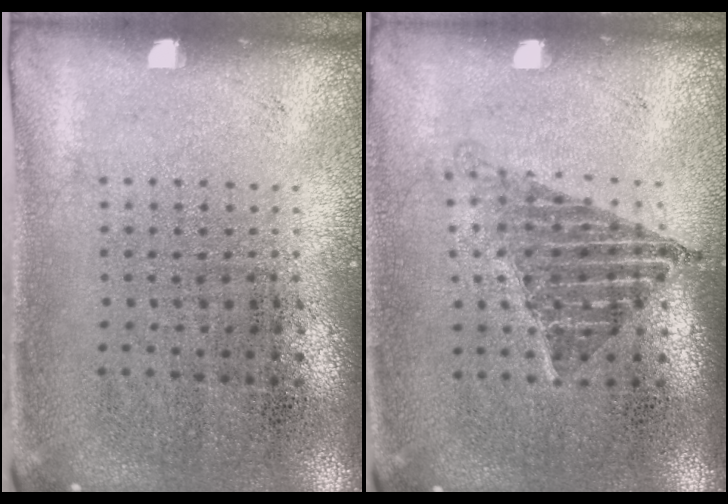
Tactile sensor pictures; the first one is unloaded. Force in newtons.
{"total": 1.3, "press": 1.1, "slide": 0.7}